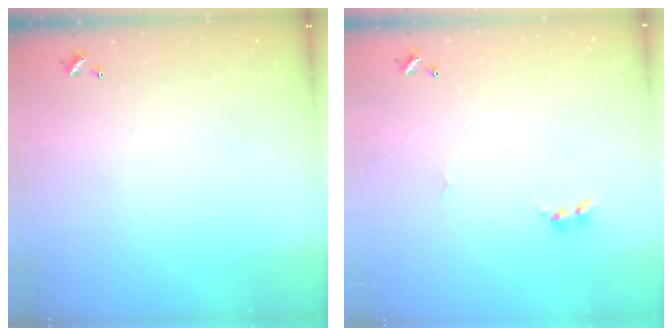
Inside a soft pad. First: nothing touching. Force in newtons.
{"total": 2.1, "press": 2.0, "slide": 0.5}